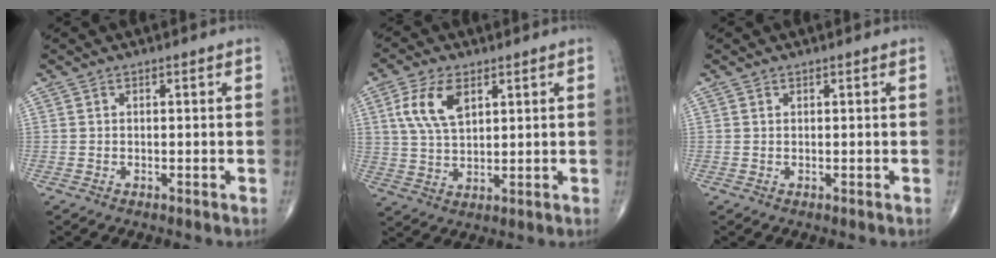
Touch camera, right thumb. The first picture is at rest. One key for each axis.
{"total": 8.8, "fx": 3.4, "fy": 4.6, "fz": 6.7, "tx": -0.132, "ty": -0.007, "tz": 0.068}
{"total": 0.0}